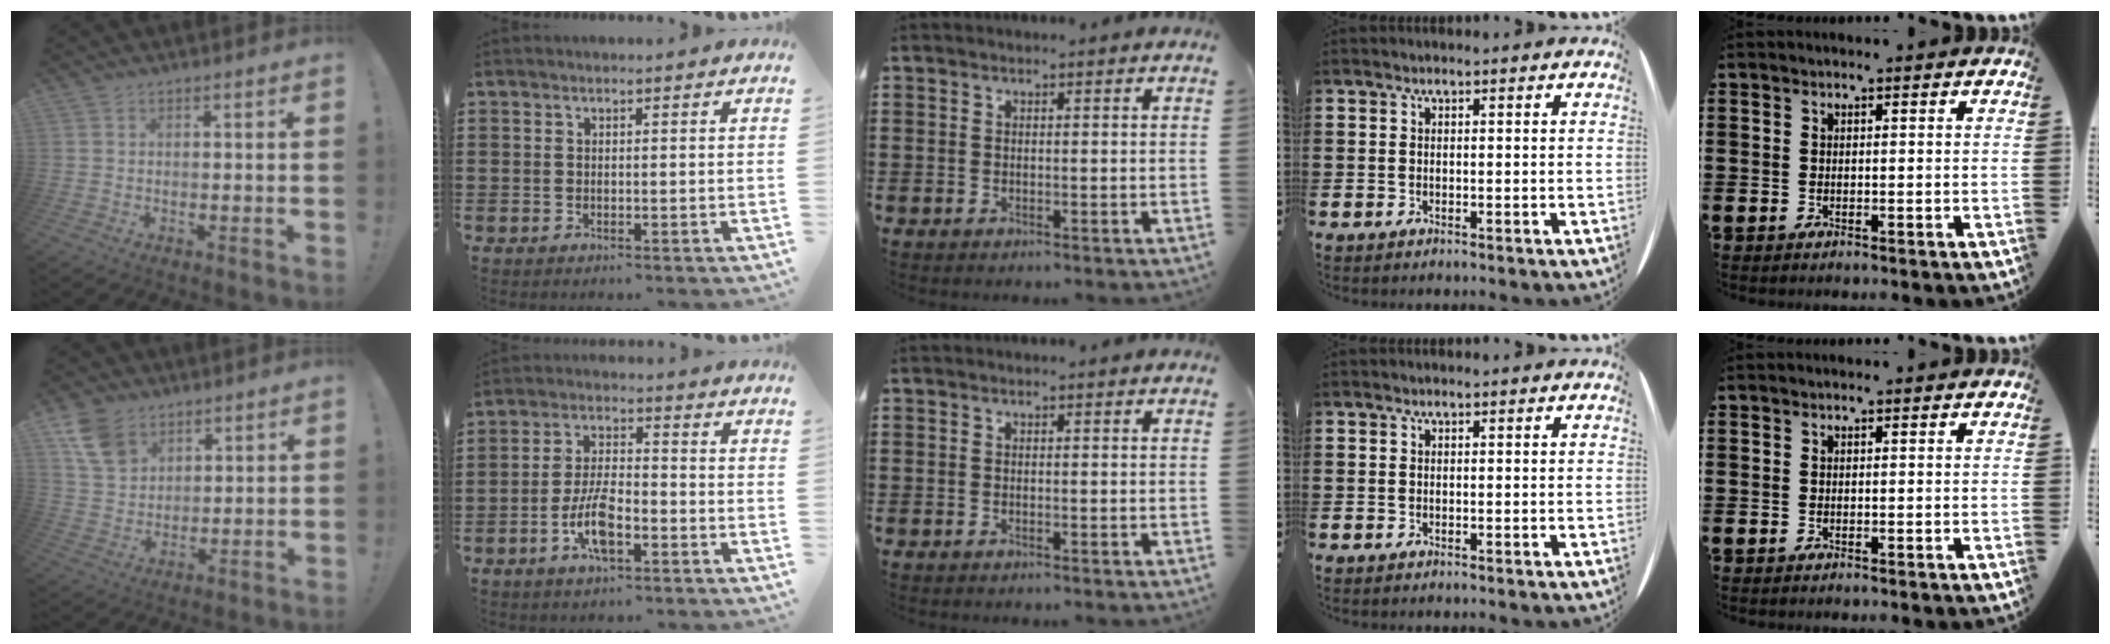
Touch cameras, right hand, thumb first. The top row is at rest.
{"thumb": {"total": 10.5, "force": [6.3, 7.1, 4.4], "torque": [-0.078, -0.026, 0.128]}, "index": {"total": 7.5, "force": [-3.2, 3.0, 6.1], "torque": [-0.141, -0.003, -0.064]}}